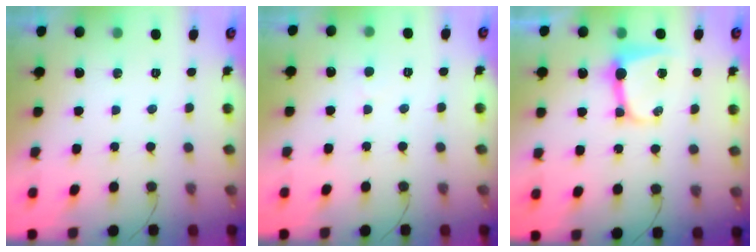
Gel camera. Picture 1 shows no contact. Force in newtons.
{"total": 2.4, "press": 2.4, "slide": 0.2}
{"total": 8.5, "press": 8.5, "slide": 1.0}